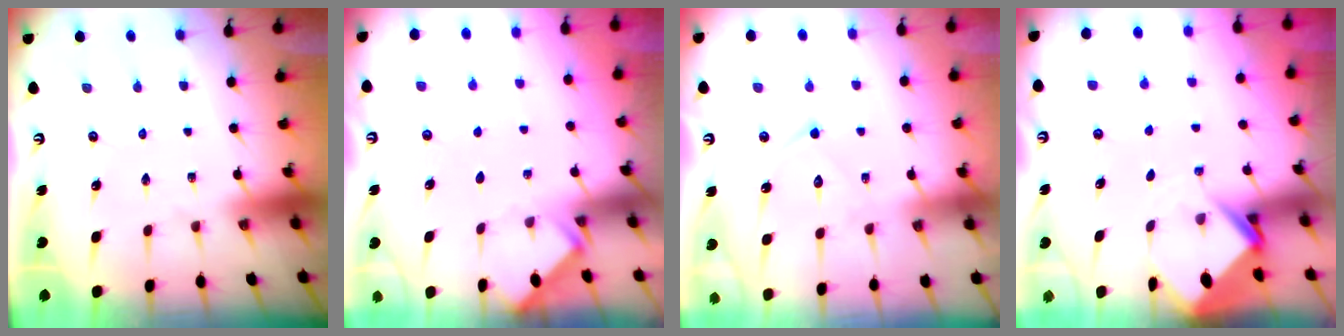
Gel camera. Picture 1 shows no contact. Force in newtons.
{"total": 3.2, "press": 3.1, "slide": 0.4}
{"total": 9.1, "press": 9.1, "slide": 0.8}
{"total": 3.9, "press": 3.9, "slide": 0.1}